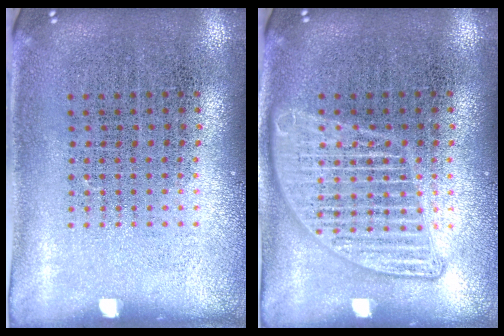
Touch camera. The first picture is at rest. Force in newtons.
{"total": 2.8, "press": 2.7, "slide": 0.3}